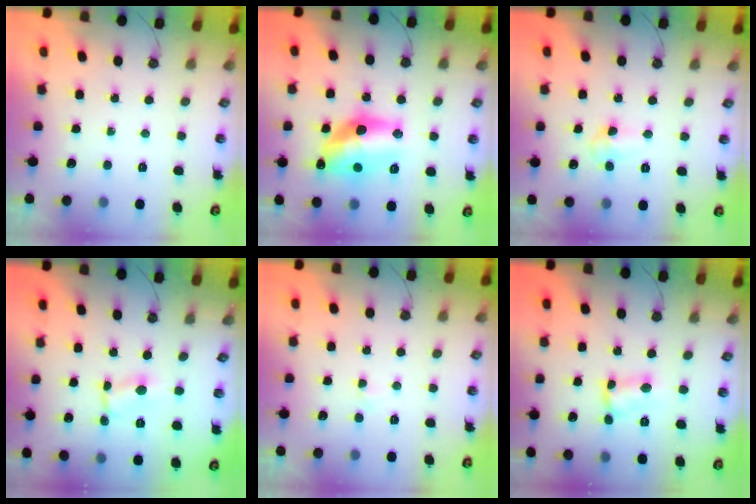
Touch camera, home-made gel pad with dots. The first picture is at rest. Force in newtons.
{"total": 14.9, "press": 14.9, "slide": 1.1}
{"total": 4.5, "press": 4.4, "slide": 1.0}
{"total": 0.7, "press": 0.7, "slide": 0.1}
{"total": 2.3, "press": 2.3, "slide": 0.4}
{"total": 2.7, "press": 2.7, "slide": 0.1}